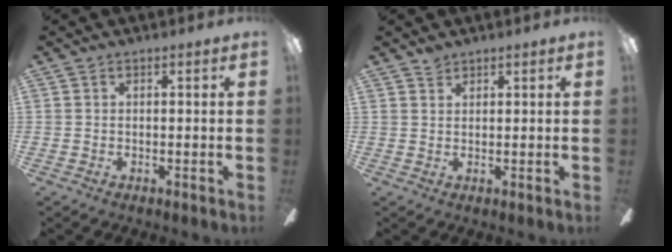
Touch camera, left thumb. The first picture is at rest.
{"total": 1.5, "force": [1.5, 0.5, 0.1], "torque": [-0.004, -0.003, 0.029]}